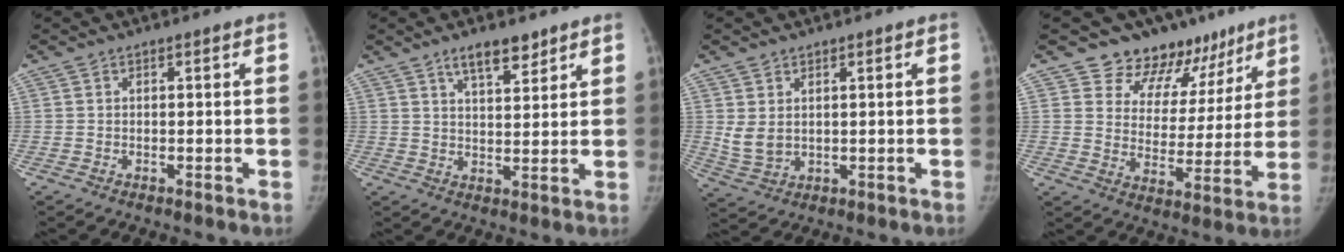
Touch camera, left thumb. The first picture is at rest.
{"total": 6.2, "force": [4.4, 2.1, 3.8], "torque": [-0.038, -0.031, 0.074]}
{"total": 4.6, "force": [1.3, 3.3, 2.9], "torque": [-0.047, -0.016, 0.040]}
{"total": 14.0, "force": [10.5, 8.6, 3.5], "torque": [0.010, -0.062, 0.142]}